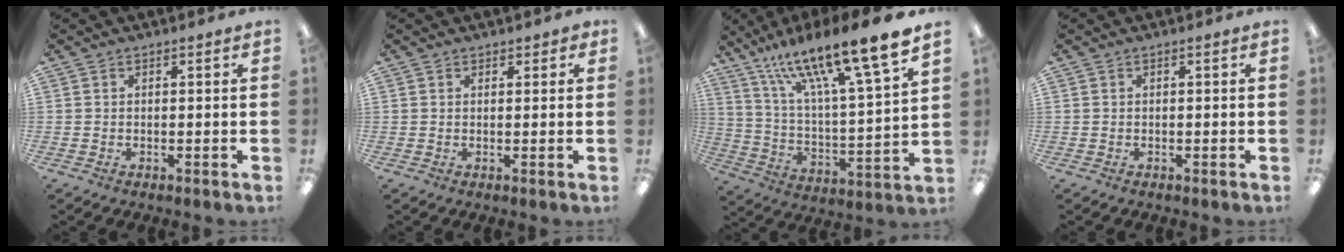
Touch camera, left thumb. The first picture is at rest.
{"total": 1.5, "force": [1.2, 0.8, 0.3], "torque": [0.002, -0.001, 0.020]}
{"total": 19.8, "force": [15.7, 2.4, 11.8], "torque": [-0.205, -0.107, 0.255]}
{"total": 0.0}